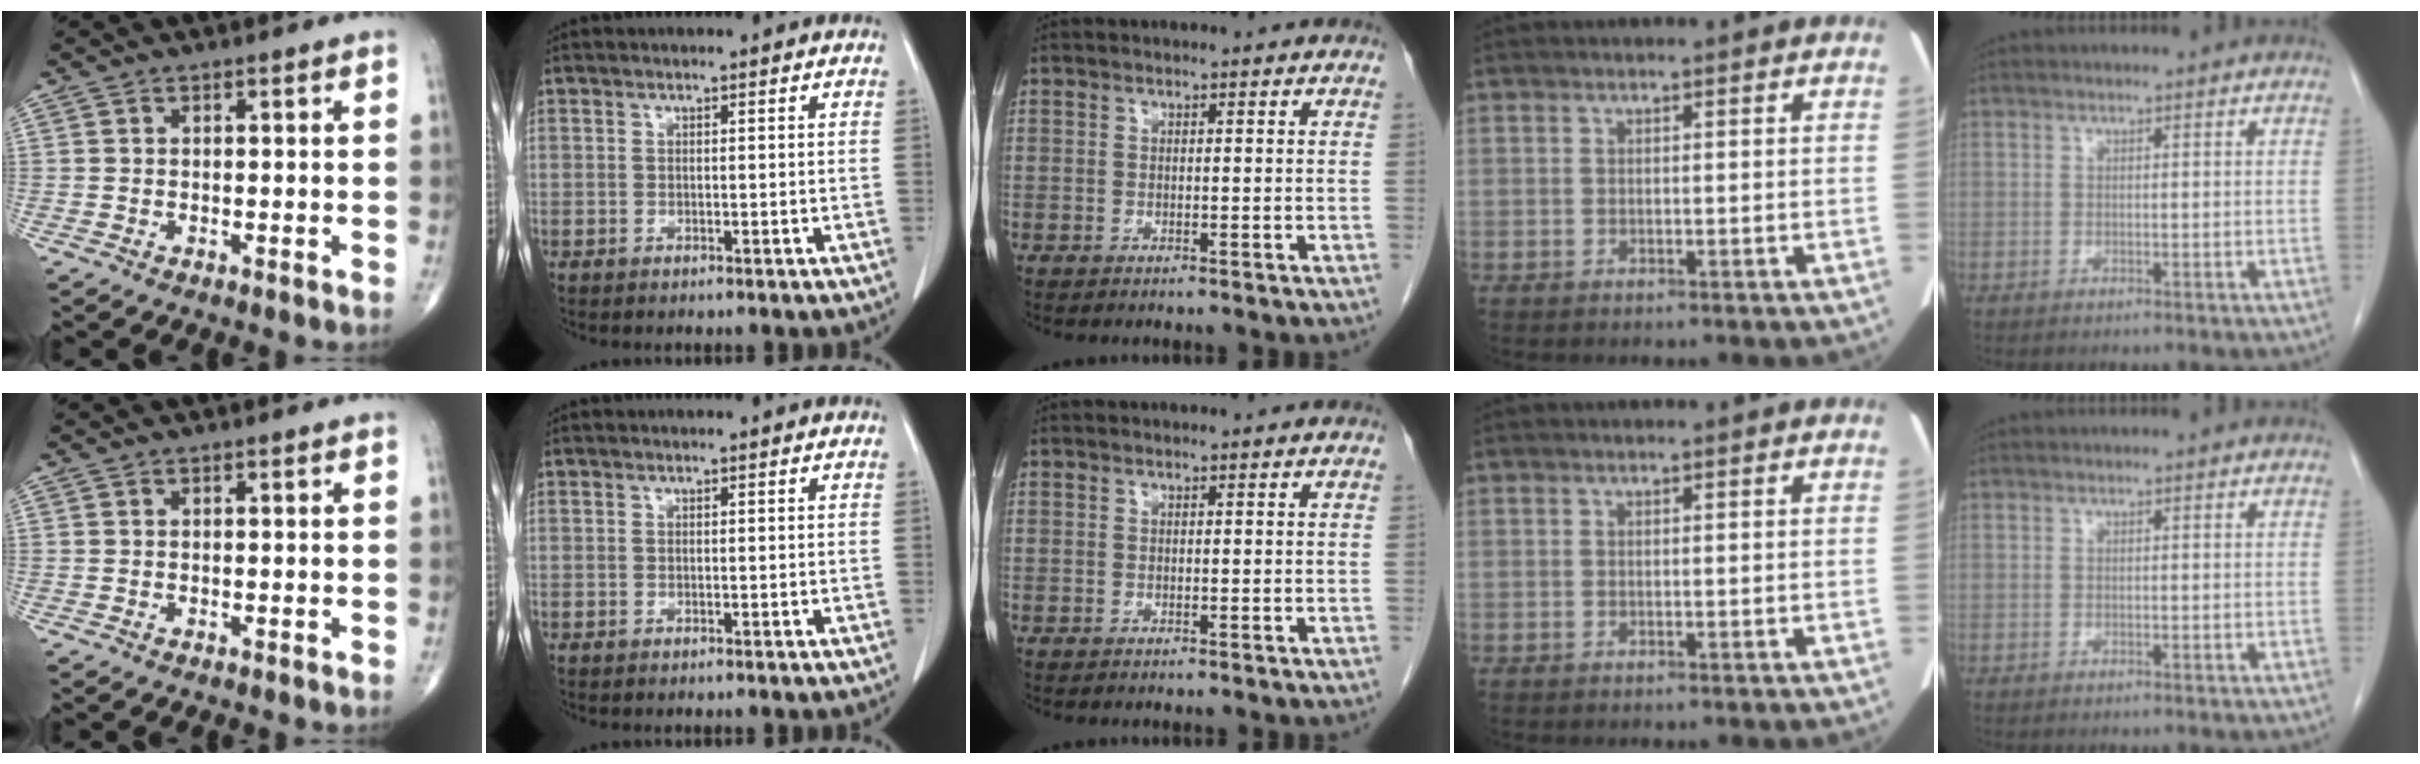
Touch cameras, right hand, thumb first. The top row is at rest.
{}